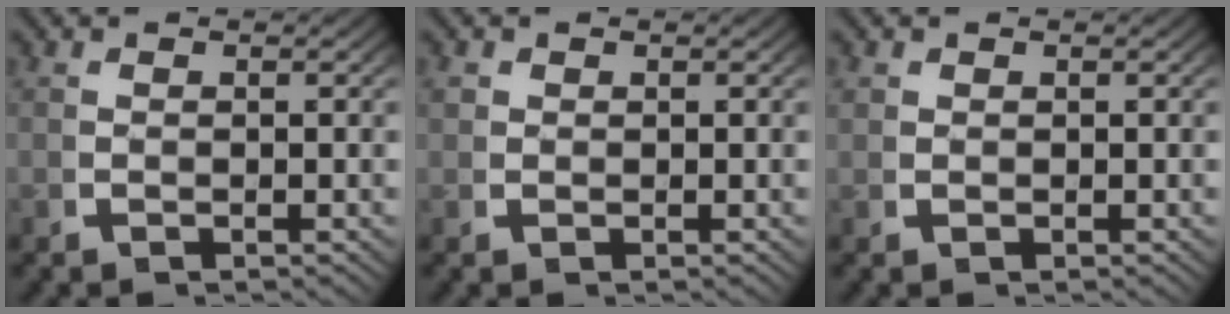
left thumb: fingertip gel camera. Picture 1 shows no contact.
{"total": 0.9, "force": [0.5, 0.8, 0.2], "torque": [-0.009, -0.008, 0.015]}
{"total": 0.7, "force": [0.6, 0.4, 0.1], "torque": [-0.005, -0.004, 0.016]}